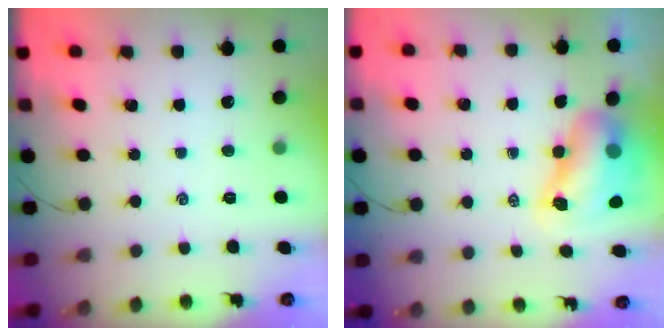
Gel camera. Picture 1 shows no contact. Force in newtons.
{"total": 9.7, "press": 9.4, "slide": 2.6}